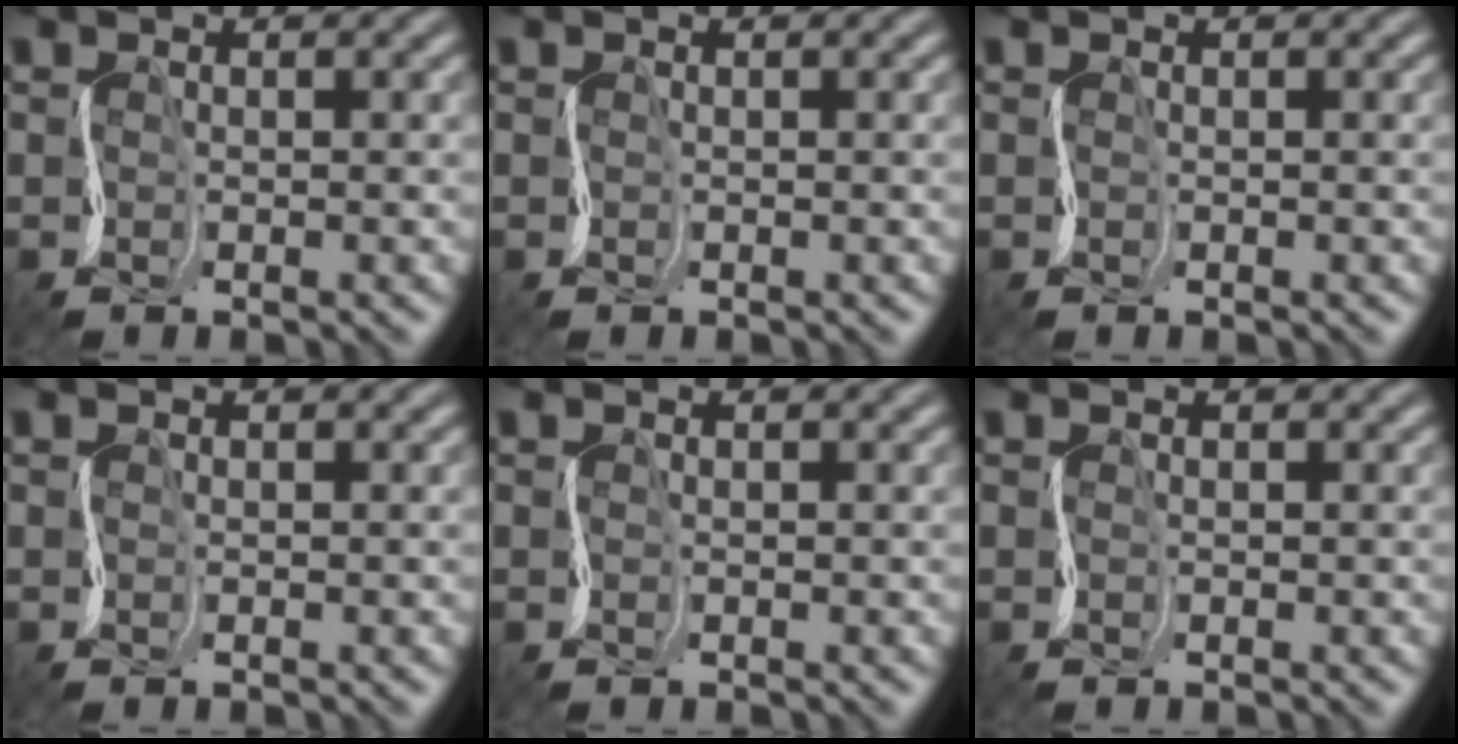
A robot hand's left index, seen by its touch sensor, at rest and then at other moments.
{"total": 0.0}
{"total": 0.0}
{"total": 0.0}
{"total": 0.0}
{"total": 0.0}